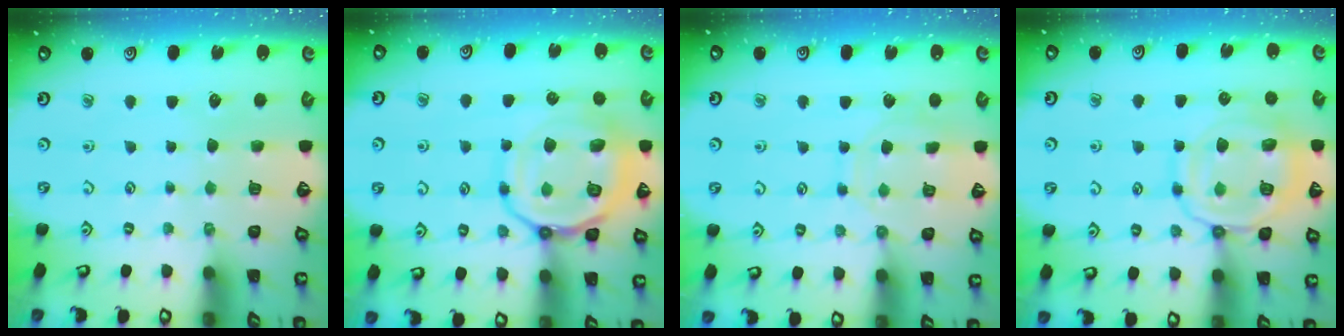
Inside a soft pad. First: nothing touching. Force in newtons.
{"total": 17.9, "press": 17.8, "slide": 1.8}
{"total": 10.3, "press": 10.3, "slide": 0.8}
{"total": 14.2, "press": 14.2, "slide": 1.3}